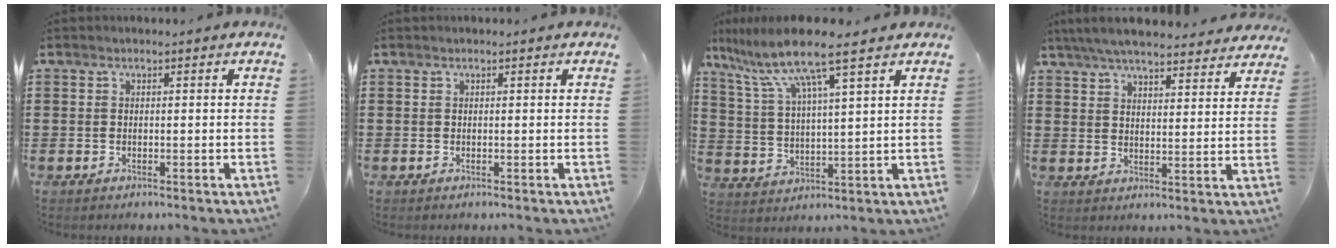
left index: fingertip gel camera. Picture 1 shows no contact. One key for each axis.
{"total": 0.0}
{"total": 9.7, "fx": 7.3, "fy": 0.6, "fz": 6.4, "tx": -0.148, "ty": -0.028, "tz": 0.122}
{"total": 6.5, "fx": 6.1, "fy": 0.5, "fz": 2.2, "tx": -0.063, "ty": -0.022, "tz": 0.110}